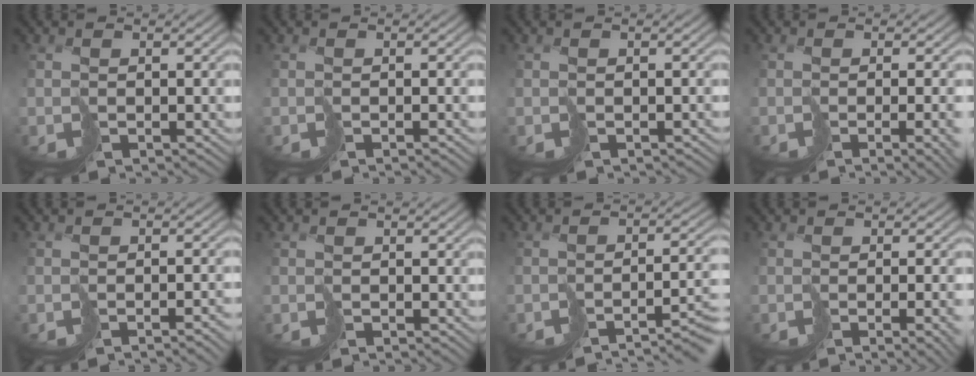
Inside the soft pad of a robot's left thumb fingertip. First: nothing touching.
{"total": 1.1, "force": [-1.1, -0.1, 0.4], "torque": [-0.004, 0.001, -0.018]}
{"total": 1.1, "force": [-0.8, 0.4, 0.5], "torque": [-0.003, -0.001, -0.015]}
{"total": 5.0, "force": [-1.9, 1.4, 4.5], "torque": [-0.051, -0.019, -0.005]}
{"total": 3.1, "force": [-2.8, 0.3, 1.4], "torque": [-0.010, -0.001, -0.042]}
{"total": 0.0}
{"total": 6.7, "force": [-5.2, 0.7, 4.1], "torque": [-0.041, -0.010, -0.078]}
{"total": 5.1, "force": [-2.3, 1.6, 4.3], "torque": [-0.052, -0.018, -0.014]}